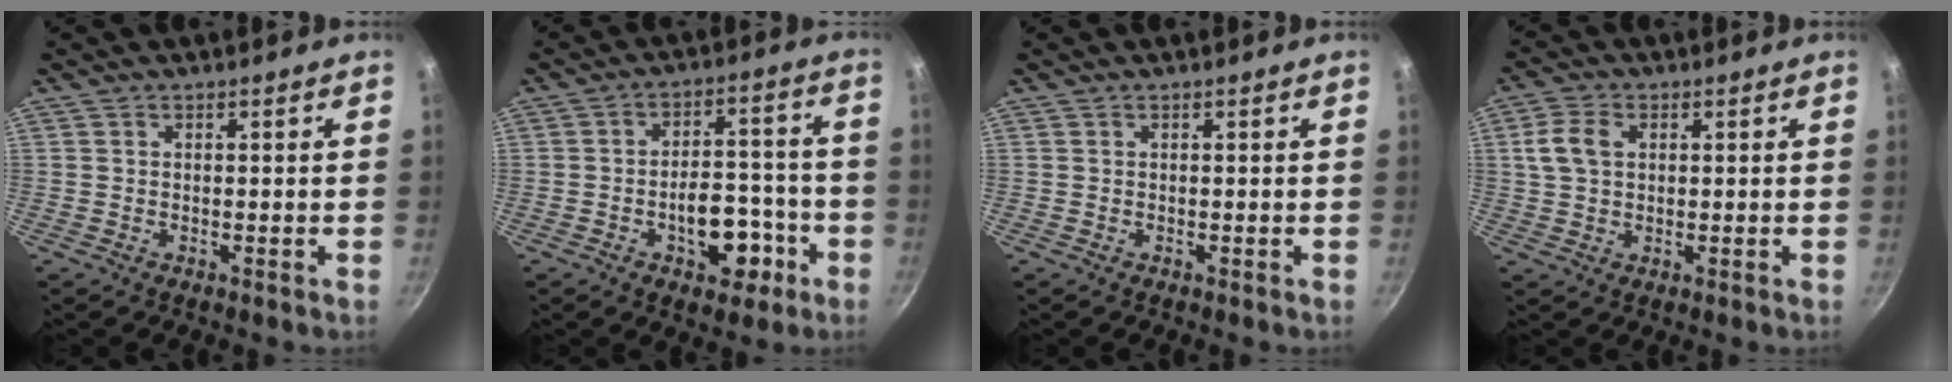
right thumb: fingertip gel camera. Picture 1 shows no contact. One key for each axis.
{"total": 10.8, "fx": -4.4, "fy": 6.2, "fz": 7.6, "tx": -0.071, "ty": 0.040, "tz": -0.057}
{"total": 0.0}
{"total": 5.9, "fx": 1.3, "fy": 4.1, "fz": 3.9, "tx": -0.068, "ty": 0.007, "tz": 0.022}